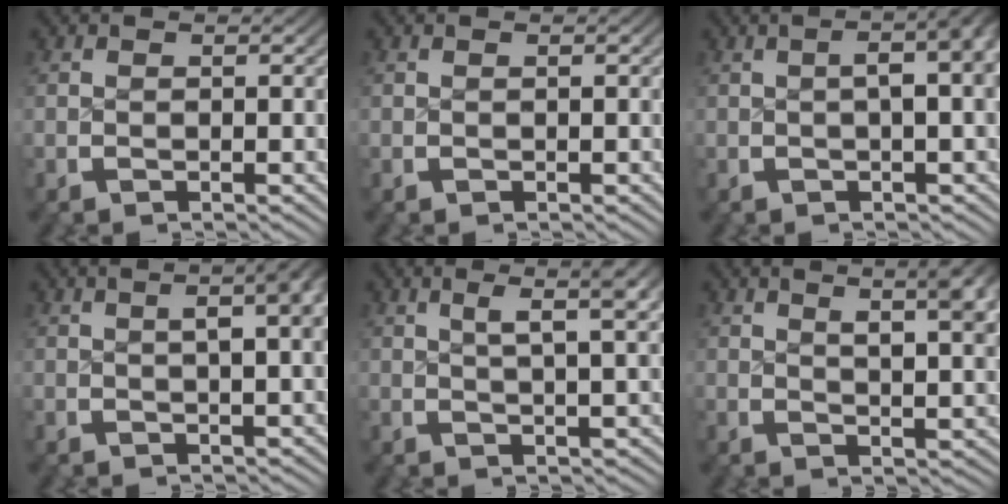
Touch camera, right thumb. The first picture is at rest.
{"total": 0.0}
{"total": 7.2, "force": [1.6, 3.3, 6.2], "torque": [-0.059, 0.029, 0.008]}
{"total": 8.4, "force": [2.9, 4.0, 6.8], "torque": [-0.054, 0.034, 0.024]}
{"total": 5.8, "force": [2.5, 1.6, 5.0], "torque": [-0.054, 0.015, 0.036]}
{"total": 6.5, "force": [2.9, 2.3, 5.4], "torque": [-0.060, 0.002, 0.046]}